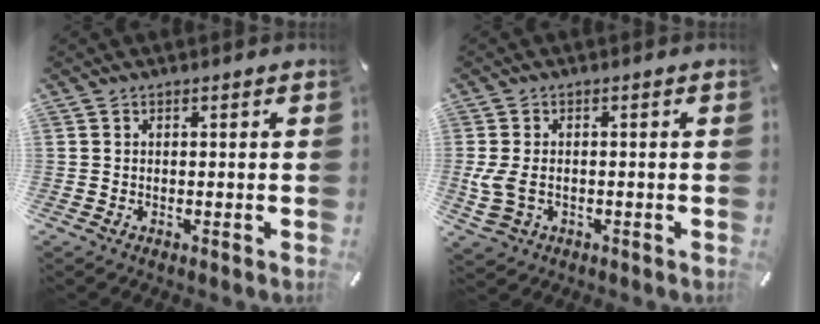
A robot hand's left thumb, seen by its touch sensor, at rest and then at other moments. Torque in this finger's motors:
{"motor_torque": [0.25, 0.30, 0.35, 0.10, 0.11]}